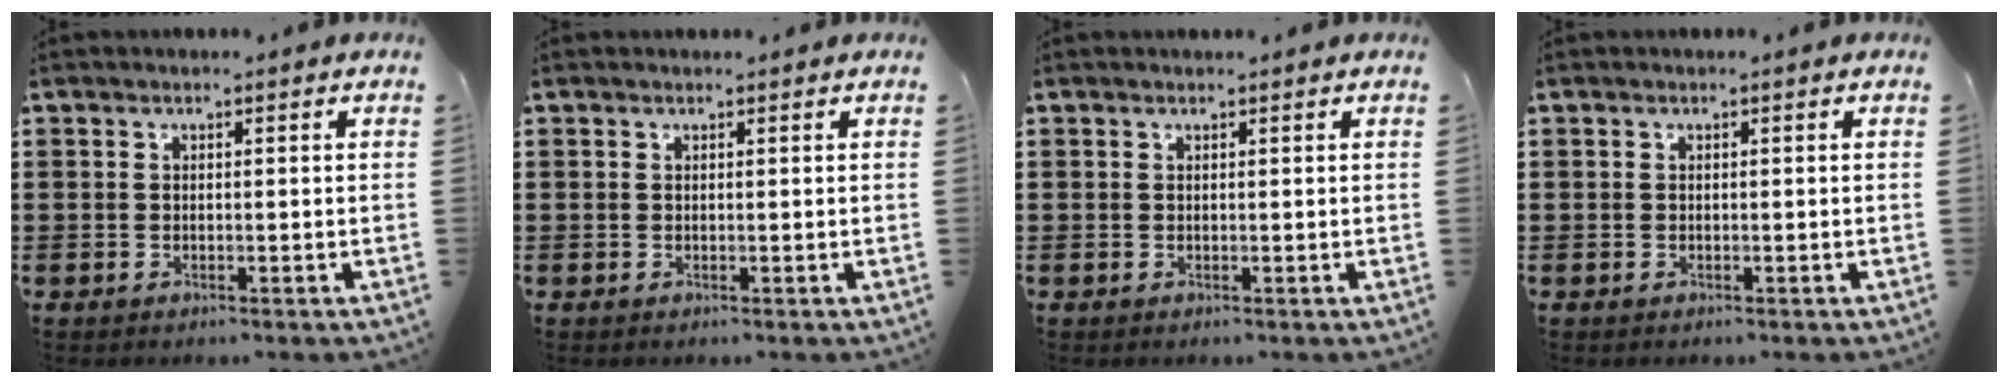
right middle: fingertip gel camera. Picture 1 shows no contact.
{"total": 0.0}
{"total": 0.0}
{"total": 0.0}